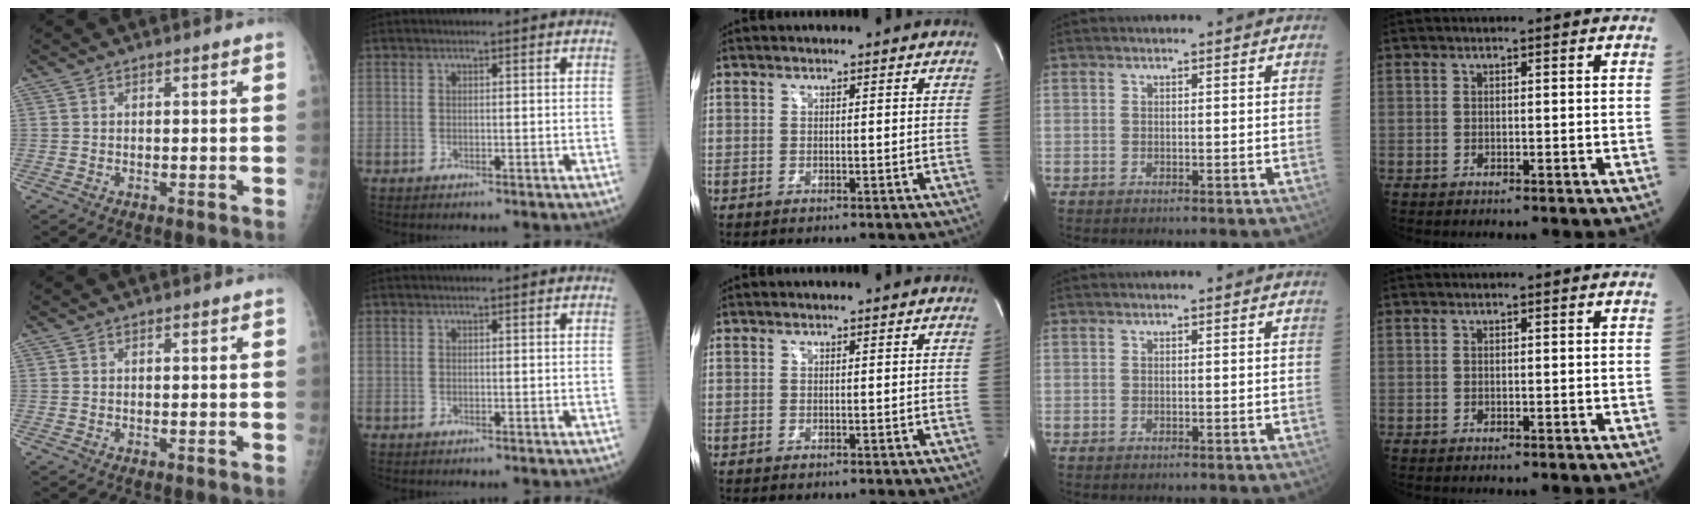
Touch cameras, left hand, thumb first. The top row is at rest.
{}